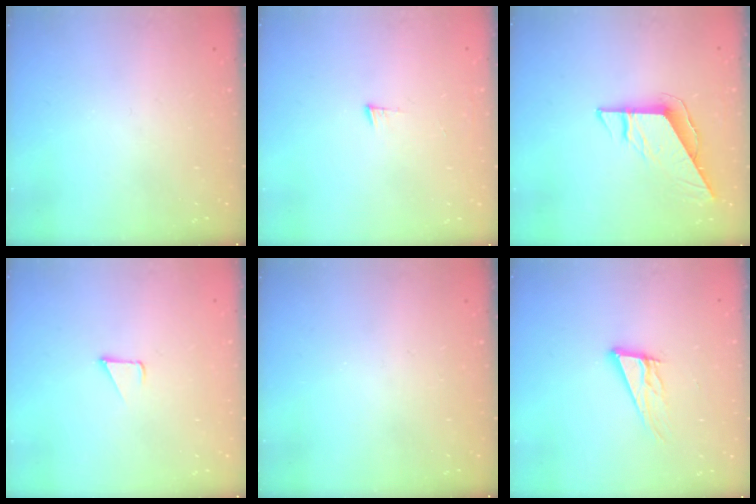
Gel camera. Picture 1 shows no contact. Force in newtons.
{"total": 3.2, "press": 3.2, "slide": 0.4}
{"total": 8.1, "press": 8.1, "slide": 0.6}
{"total": 1.6, "press": 1.6, "slide": 0.1}
{"total": 0.0}
{"total": 13.0, "press": 12.6, "slide": 3.3}